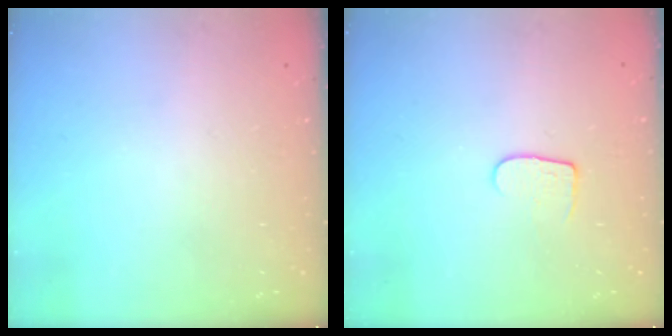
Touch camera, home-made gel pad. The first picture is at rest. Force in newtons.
{"total": 5.8, "press": 5.8, "slide": 0.6}